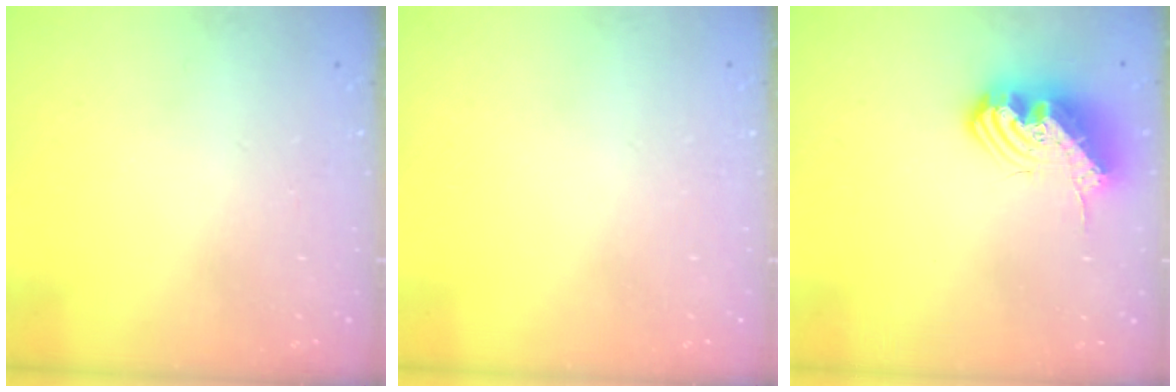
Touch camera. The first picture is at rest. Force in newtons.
{"total": 0.0}
{"total": 14.1, "press": 14.1, "slide": 0.5}